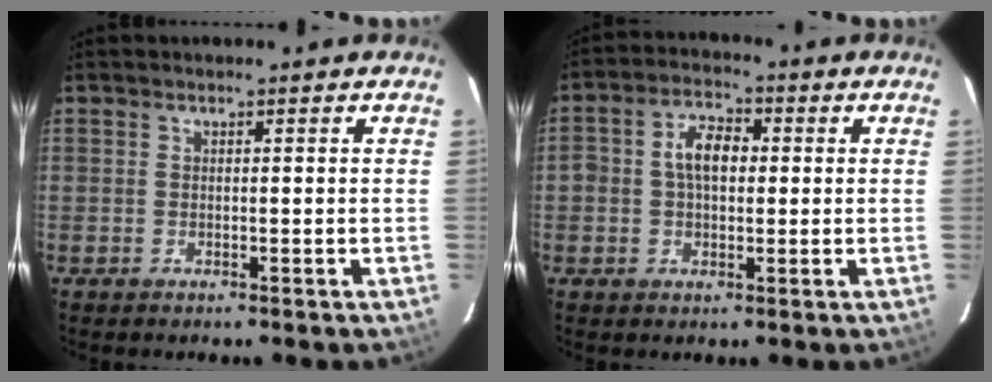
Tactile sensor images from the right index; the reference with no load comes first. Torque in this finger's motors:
{"motor_torque": [0.17, -0.02, 0.17, 0.09]}